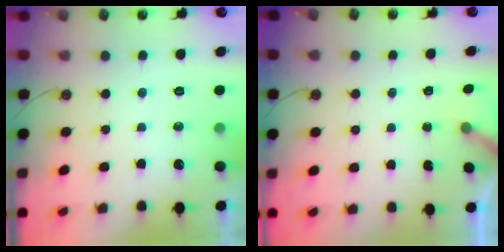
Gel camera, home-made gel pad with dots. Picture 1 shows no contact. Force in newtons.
{"total": 2.3, "press": 2.3, "slide": 0.2}